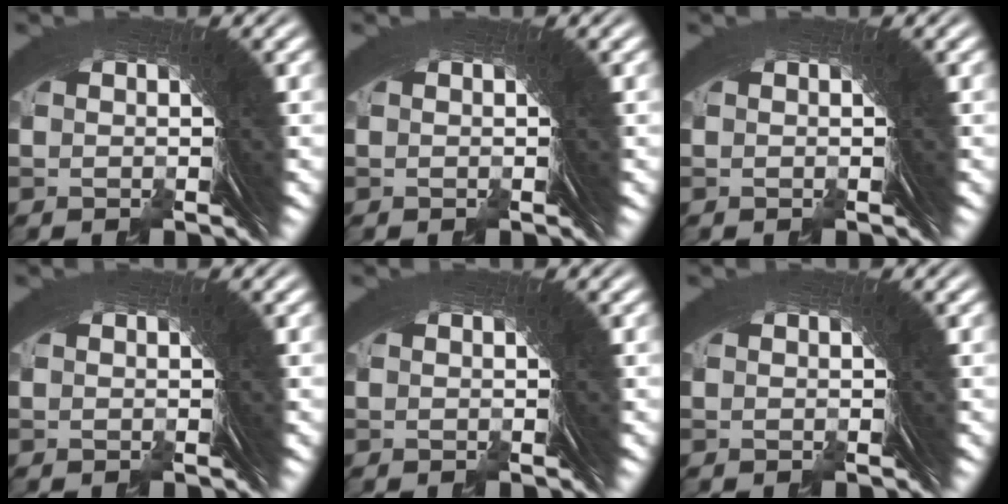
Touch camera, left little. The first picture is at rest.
{"total": 0.0}
{"total": 0.0}
{"total": 0.0}
{"total": 0.0}
{"total": 0.0}